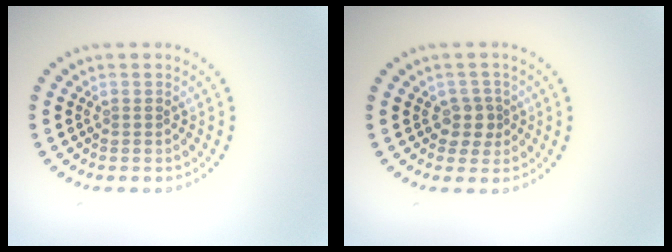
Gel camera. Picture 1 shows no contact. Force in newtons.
{"total": 2.0, "press": 1.7, "slide": 1.1}